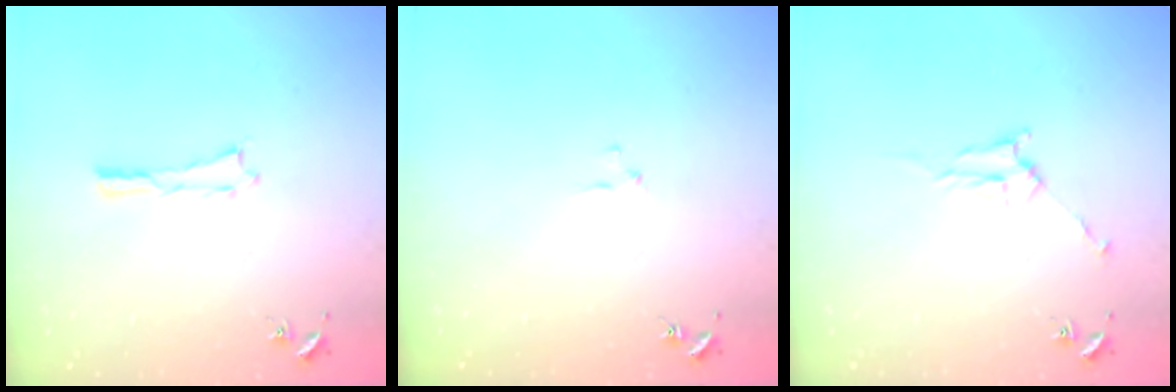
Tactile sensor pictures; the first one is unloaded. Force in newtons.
{"total": 1.9, "press": 1.9, "slide": 0.2}
{"total": 3.7, "press": 3.6, "slide": 0.5}